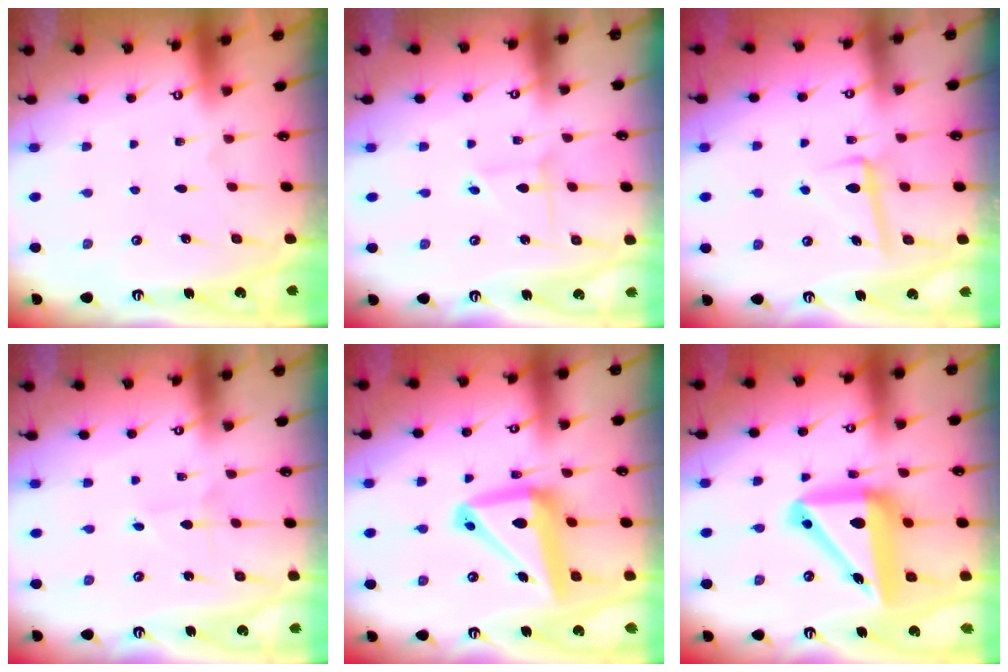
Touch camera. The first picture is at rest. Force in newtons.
{"total": 2.3, "press": 2.3, "slide": 0.0}
{"total": 6.2, "press": 6.1, "slide": 1.2}
{"total": 0.7, "press": 0.7, "slide": 0.0}
{"total": 15.3, "press": 15.1, "slide": 1.9}
{"total": 18.6, "press": 18.3, "slide": 2.8}